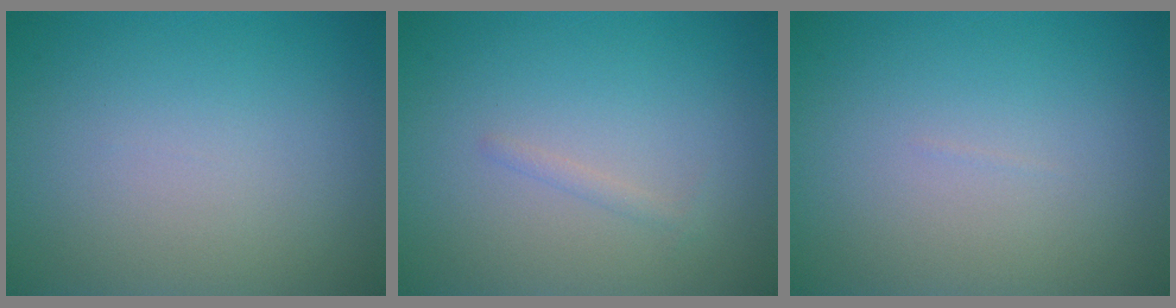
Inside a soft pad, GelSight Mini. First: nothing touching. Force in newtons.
{"total": 0.6, "press": 0.6, "slide": 0.0}
{"total": 0.0}